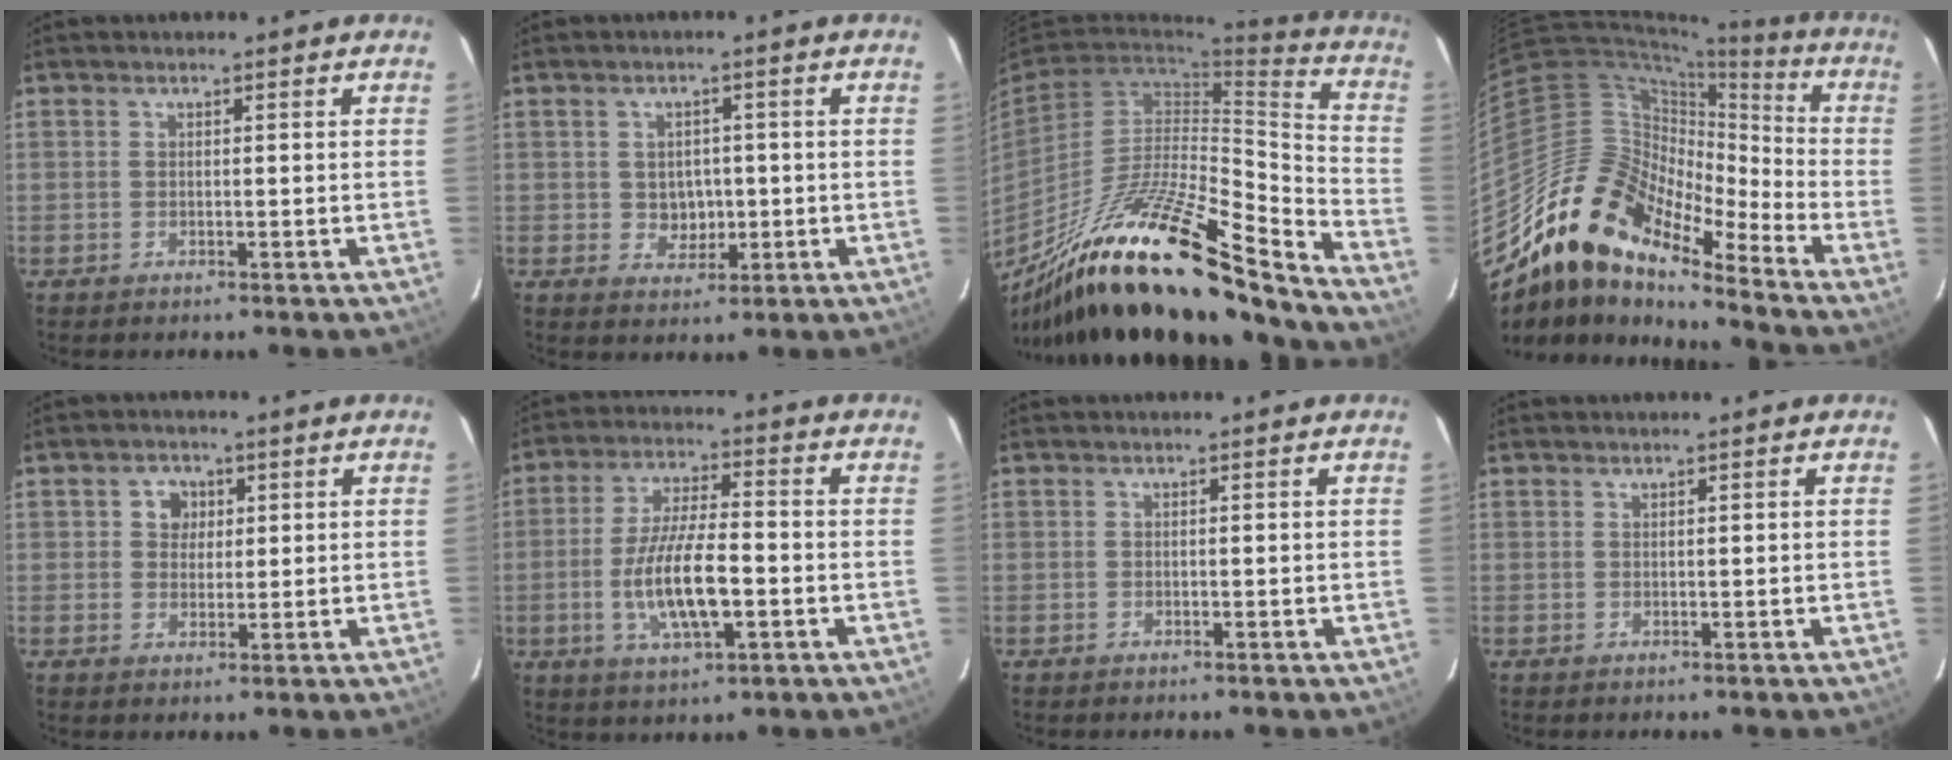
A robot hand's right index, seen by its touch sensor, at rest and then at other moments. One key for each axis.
{"total": 4.2, "fx": -0.2, "fy": 3.8, "fz": 1.8, "tx": -0.031, "ty": 0.004, "tz": 0.006}
{"total": 30.3, "fx": -22.8, "fy": 4.9, "fz": 19.3, "tx": -0.308, "ty": -0.041, "tz": -0.376}
{"total": 17.7, "fx": -13.9, "fy": 6.2, "fz": 9.0, "tx": -0.151, "ty": -0.004, "tz": -0.275}
{"total": 3.7, "fx": 1.0, "fy": 3.4, "fz": 1.1, "tx": -0.009, "ty": 0.011, "tz": 0.019}
{"total": 12.0, "fx": -2.8, "fy": 3.6, "fz": 11.1, "tx": -0.219, "ty": -0.007, "tz": -0.047}
{"total": 0.0}
{"total": 0.0}